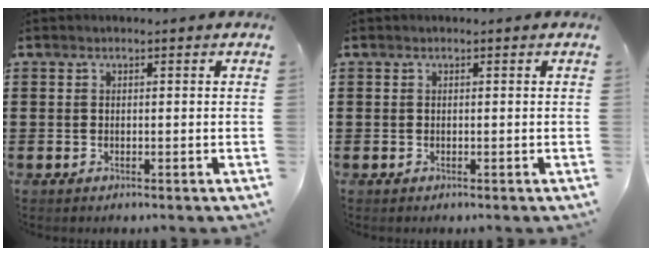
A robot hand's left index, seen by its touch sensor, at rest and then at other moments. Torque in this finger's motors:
{"motor_torque": [0.00, 0.00, 0.00, 0.00]}